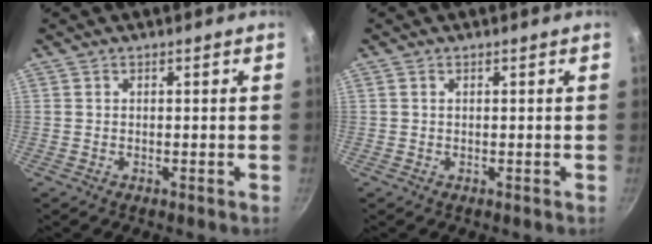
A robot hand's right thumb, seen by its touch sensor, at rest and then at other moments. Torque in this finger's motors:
{"motor_torque": [0.18, 0.01, 0.58, 0.17, -0.02]}